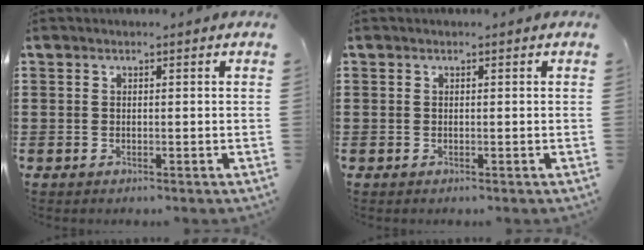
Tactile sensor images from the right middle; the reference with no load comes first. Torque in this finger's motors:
{"motor_torque": [0.00, 0.00, 0.10, -0.01]}